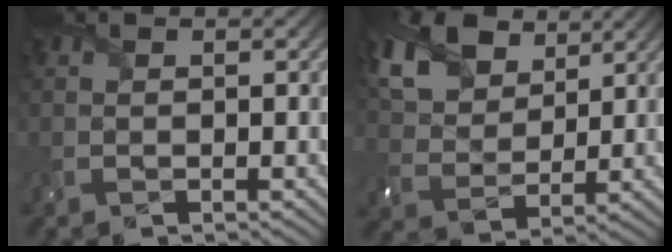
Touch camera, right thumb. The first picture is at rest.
{"total": 12.6, "force": [7.6, 7.7, 6.5], "torque": [-0.201, 0.010, 0.146]}